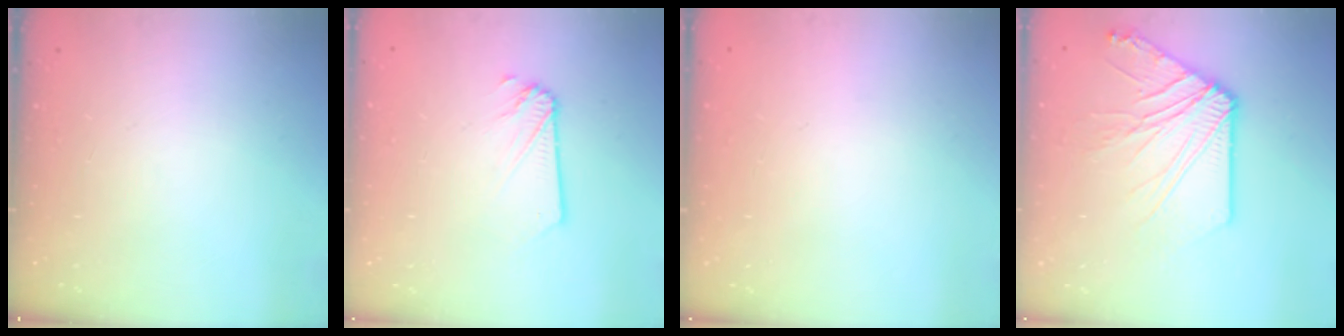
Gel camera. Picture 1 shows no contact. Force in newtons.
{"total": 2.0, "press": 2.0, "slide": 0.2}
{"total": 0.0}
{"total": 13.4, "press": 13.4, "slide": 1.4}